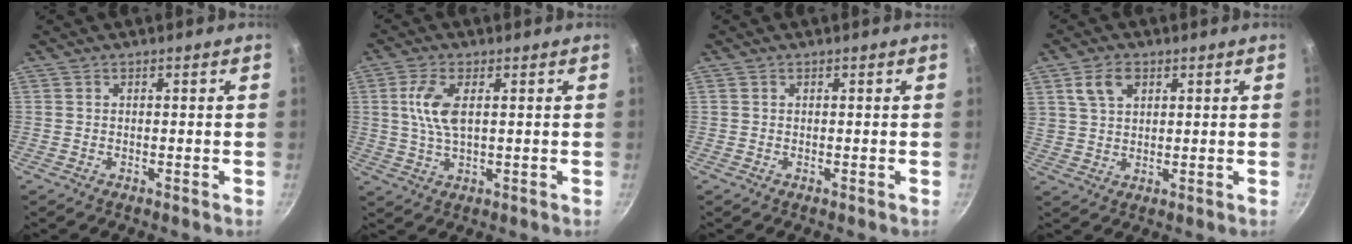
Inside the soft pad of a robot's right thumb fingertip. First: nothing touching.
{"total": 7.0, "force": [1.5, 3.1, 6.1], "torque": [-0.127, 0.003, 0.029]}
{"total": 0.0}
{"total": 6.2, "force": [2.9, 3.9, 3.9], "torque": [-0.063, 0.000, 0.056]}